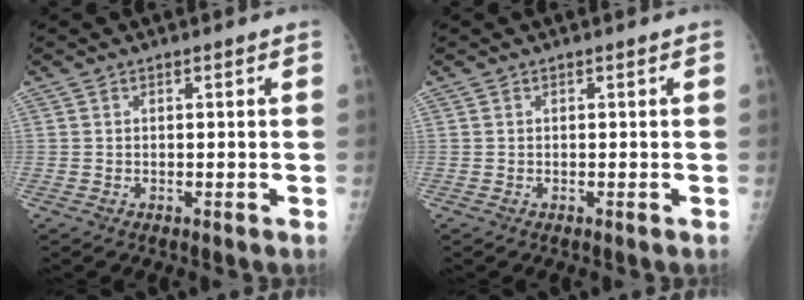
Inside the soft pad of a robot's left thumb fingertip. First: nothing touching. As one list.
[{"total": 0.0}]